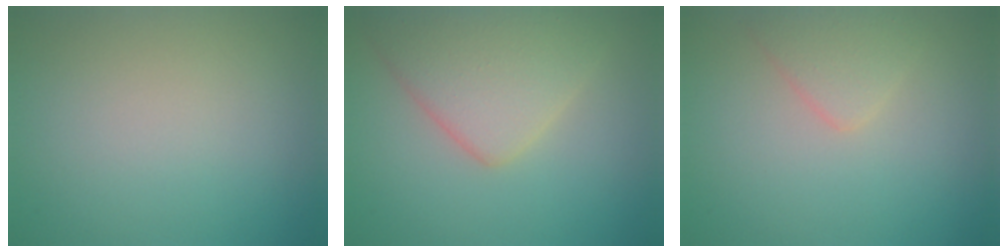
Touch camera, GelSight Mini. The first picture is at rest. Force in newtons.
{"total": 5.9, "press": 5.8, "slide": 0.3}
{"total": 2.1, "press": 2.1, "slide": 0.1}